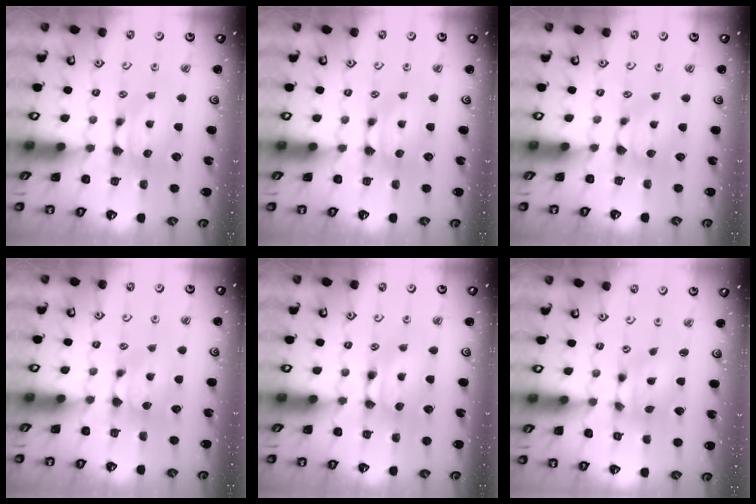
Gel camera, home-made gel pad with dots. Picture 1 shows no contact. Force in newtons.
{"total": 0.0}
{"total": 0.9, "press": 0.4, "slide": 0.8}
{"total": 0.9, "press": 0.7, "slide": 0.6}
{"total": 1.6, "press": 1.6, "slide": 0.2}
{"total": 4.9, "press": 4.4, "slide": 2.1}